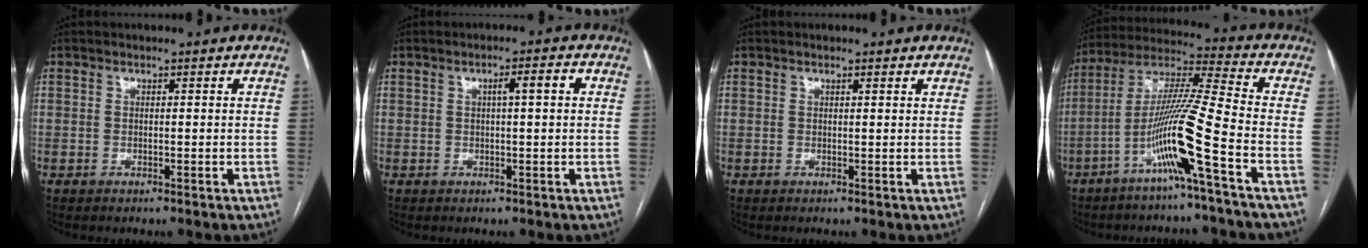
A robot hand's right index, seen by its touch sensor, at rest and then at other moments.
{"total": 2.9, "force": [0.6, 0.2, 2.8], "torque": [-0.047, 0.008, 0.011]}
{"total": 1.1, "force": [1.1, 0.2, 0.3], "torque": [-0.014, 0.002, 0.008]}
{"total": 13.3, "force": [-5.8, -1.9, 11.8], "torque": [-0.230, -0.002, -0.116]}